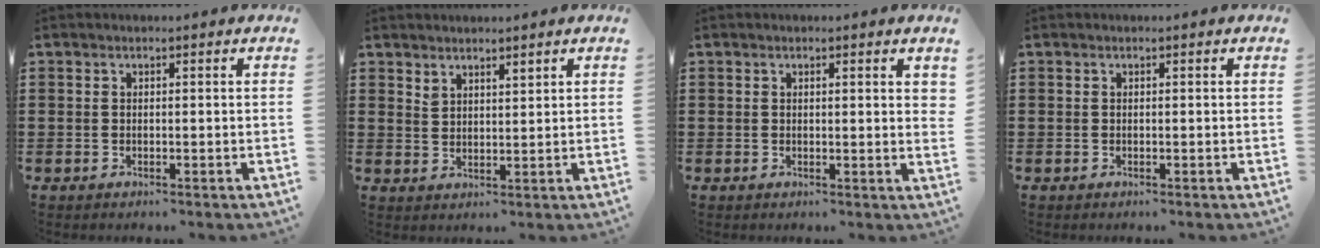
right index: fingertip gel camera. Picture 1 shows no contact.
{"total": 2.4, "force": [2.3, 0.6, 0.1], "torque": [-0.007, 0.002, 0.046]}
{"total": 1.0, "force": [0.5, 0.0, 0.8], "torque": [-0.017, 0.001, 0.009]}
{"total": 0.0}